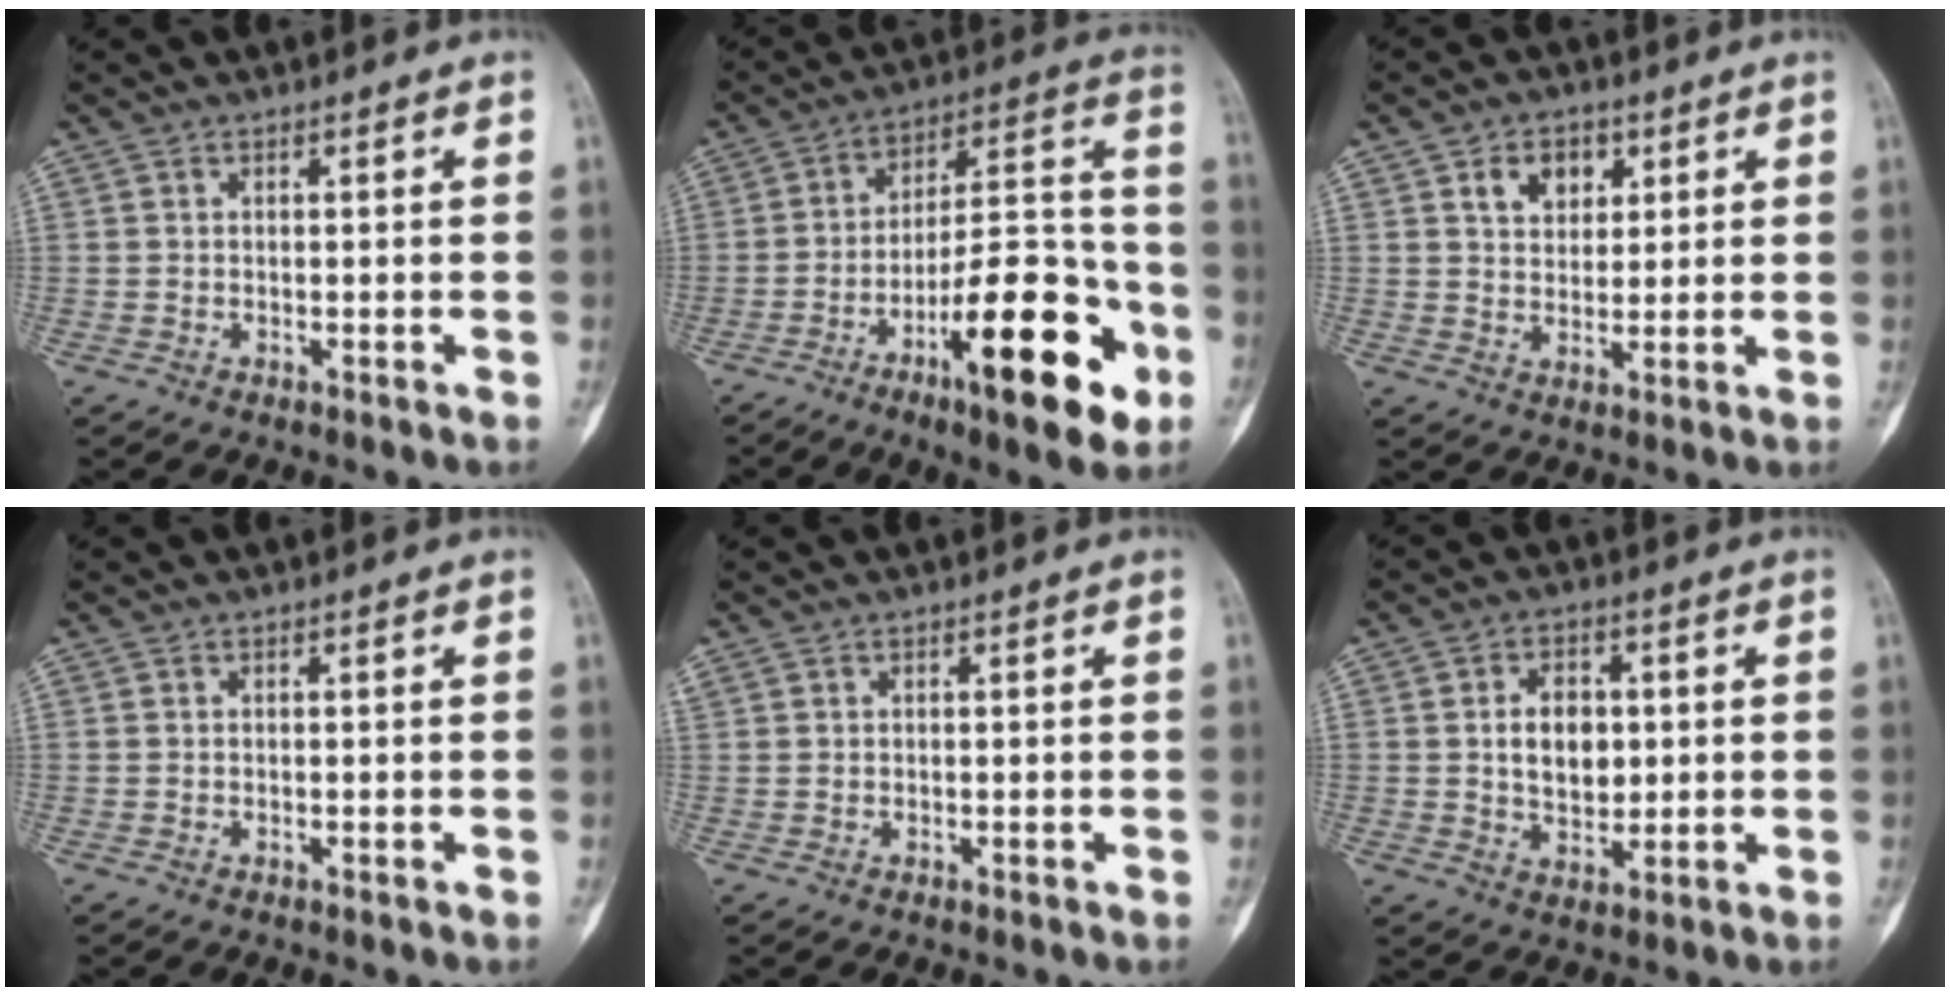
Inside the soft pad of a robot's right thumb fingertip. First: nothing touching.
{"total": 23.2, "force": [-10.1, 7.1, 19.7], "torque": [-0.277, 0.060, -0.153]}
{"total": 6.5, "force": [2.8, 4.7, 3.5], "torque": [-0.027, -0.011, 0.046]}
{"total": 0.0}
{"total": 0.5, "force": [0.4, 0.3, 0.1], "torque": [-0.006, 0.009, 0.011]}
{"total": 7.9, "force": [1.0, 5.5, 5.7], "torque": [-0.063, -0.006, 0.018]}